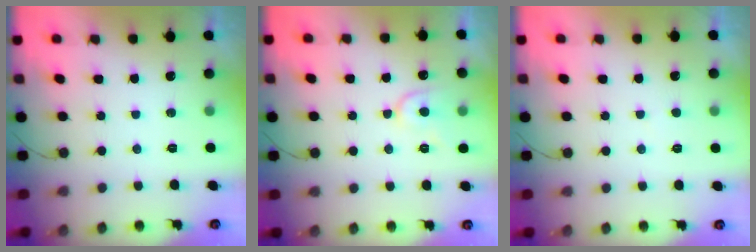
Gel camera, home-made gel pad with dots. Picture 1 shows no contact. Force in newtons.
{"total": 8.2, "press": 8.1, "slide": 0.9}
{"total": 1.9, "press": 1.9, "slide": 0.2}